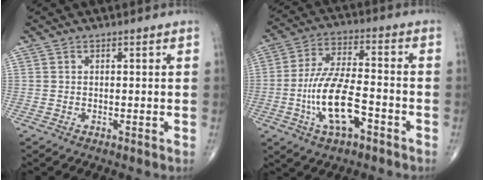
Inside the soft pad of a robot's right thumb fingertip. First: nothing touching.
{"total": 13.5, "force": [-4.6, 5.5, 11.4], "torque": [-0.220, 0.032, -0.085]}